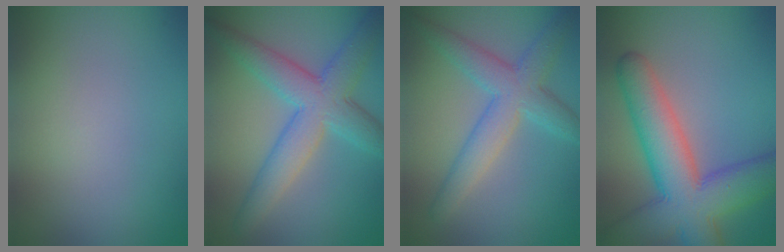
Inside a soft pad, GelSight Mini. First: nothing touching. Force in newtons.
{"total": 6.7, "press": 6.7, "slide": 0.1}
{"total": 5.1, "press": 5.1, "slide": 0.1}
{"total": 10.3, "press": 10.3, "slide": 0.5}